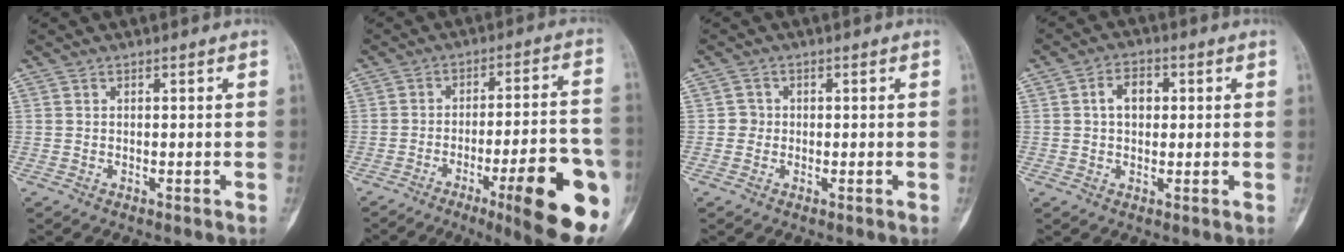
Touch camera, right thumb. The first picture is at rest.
{"total": 19.8, "force": [-8.0, 4.2, 17.6], "torque": [-0.197, 0.024, -0.103]}
{"total": 1.6, "force": [-0.3, 1.5, 0.2], "torque": [0.006, 0.007, -0.009]}
{"total": 5.3, "force": [0.8, 3.7, 3.7], "torque": [-0.049, 0.014, 0.009]}